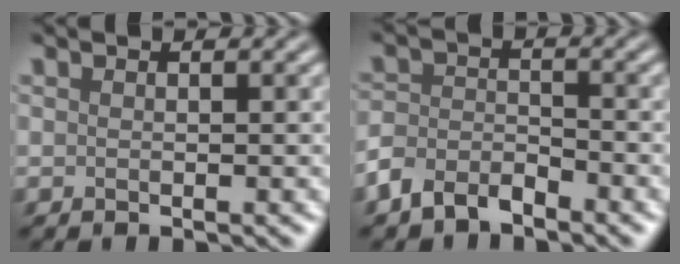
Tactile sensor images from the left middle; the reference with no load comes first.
{"total": 3.7, "force": [-2.9, 1.8, 1.5], "torque": [-0.031, 0.000, -0.067]}